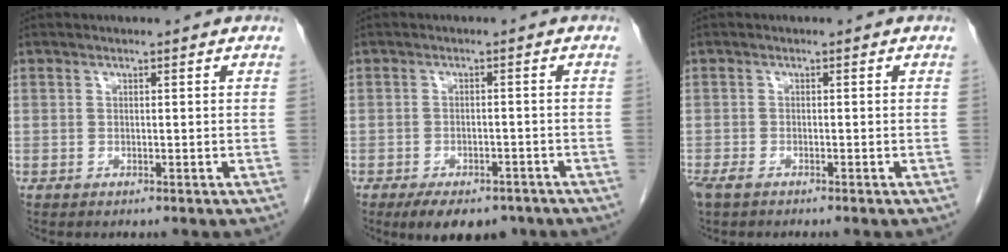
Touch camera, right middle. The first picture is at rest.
{"total": 9.2, "force": [-6.9, 4.0, 4.5], "torque": [-0.056, 0.000, -0.099]}
{"total": 2.7, "force": [-2.1, 0.7, 1.6], "torque": [-0.033, -0.007, -0.036]}